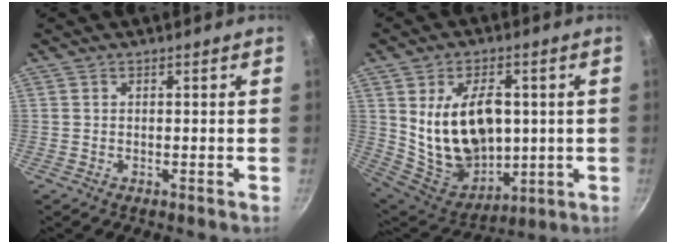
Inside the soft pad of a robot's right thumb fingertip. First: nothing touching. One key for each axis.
{"total": 18.8, "fx": 1.9, "fy": 12.5, "fz": 14.0, "tx": -0.205, "ty": -0.025, "tz": 0.059}